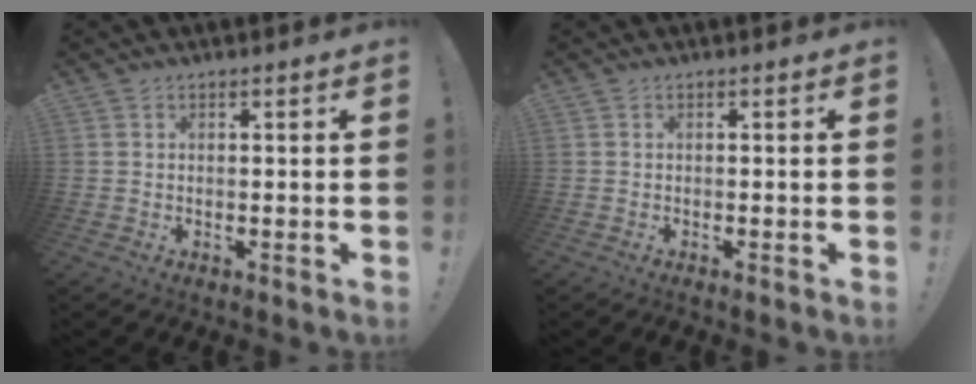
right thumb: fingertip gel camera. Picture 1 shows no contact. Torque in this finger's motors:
{"motor_torque": [0.20, -0.05, 0.10, -0.25, 0.00]}